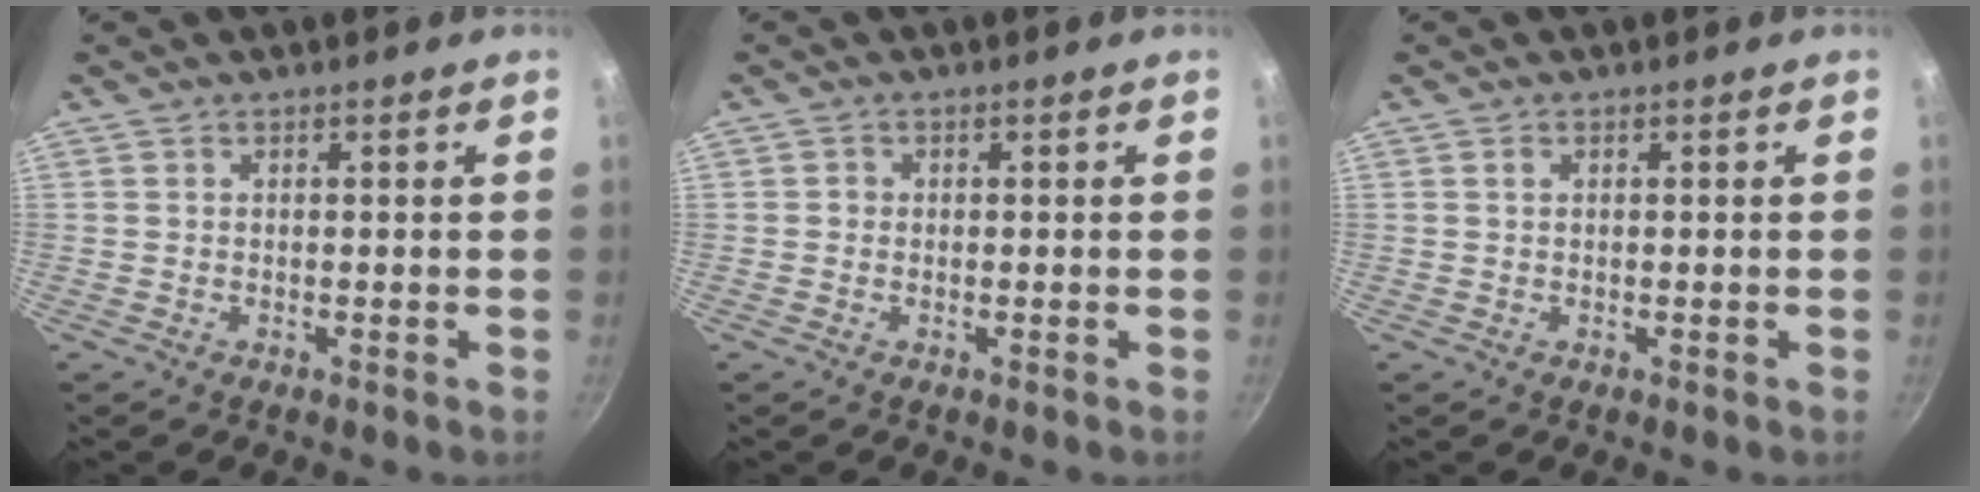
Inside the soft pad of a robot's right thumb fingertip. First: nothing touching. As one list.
[{"total": 0.9, "force": [-0.2, 0.9, 0.2], "torque": [0.001, 0.003, -0.005]}, {"total": 0.6, "force": [0.2, 0.4, 0.3], "torque": [-0.006, 0.002, 0.003]}]